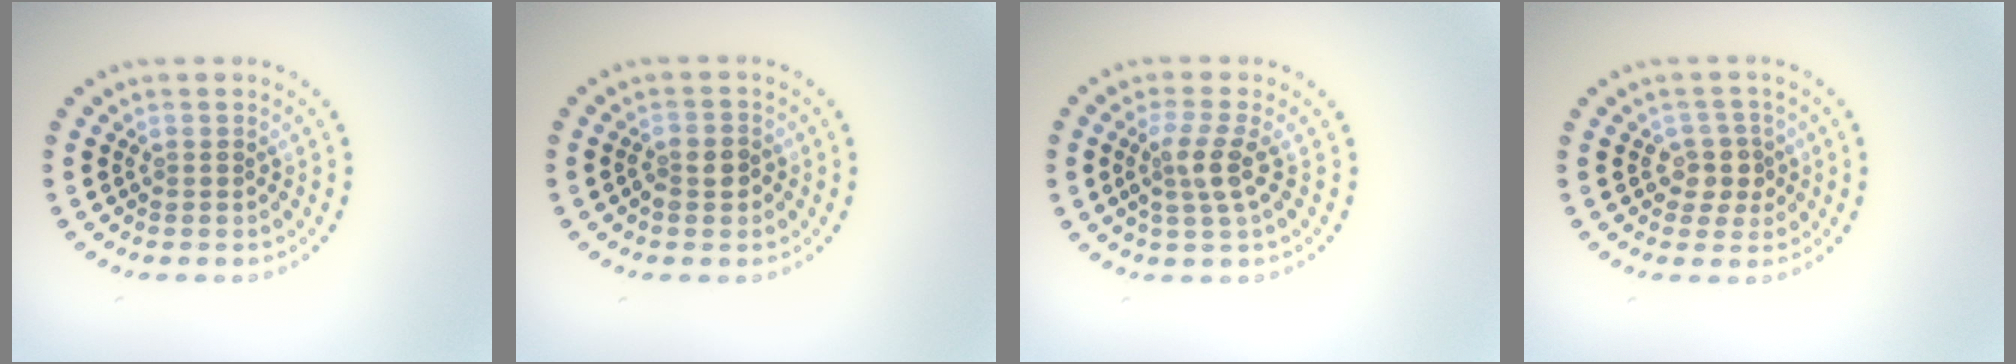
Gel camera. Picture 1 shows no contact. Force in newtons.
{"total": 2.0, "press": 1.9, "slide": 0.7}
{"total": 2.7, "press": 2.3, "slide": 1.4}
{"total": 2.5, "press": 2.2, "slide": 1.1}